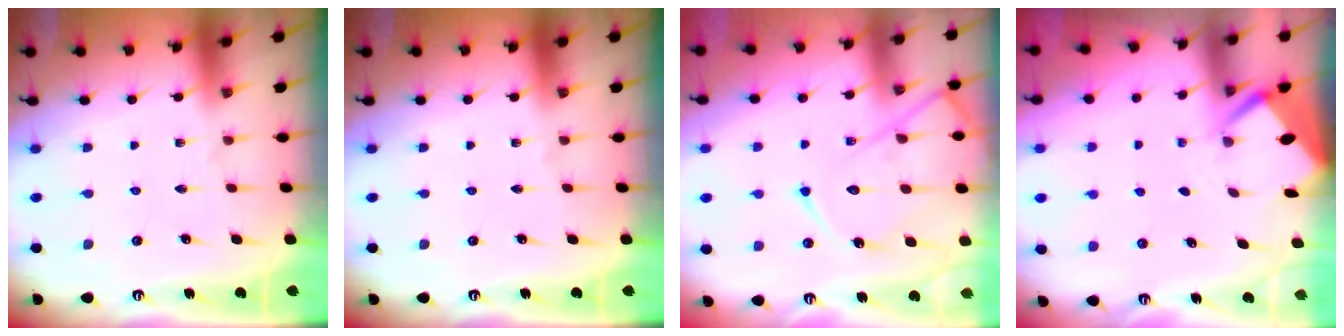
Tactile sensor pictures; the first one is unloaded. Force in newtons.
{"total": 0.0}
{"total": 14.6, "press": 14.5, "slide": 1.5}
{"total": 2.7, "press": 2.7, "slide": 0.3}